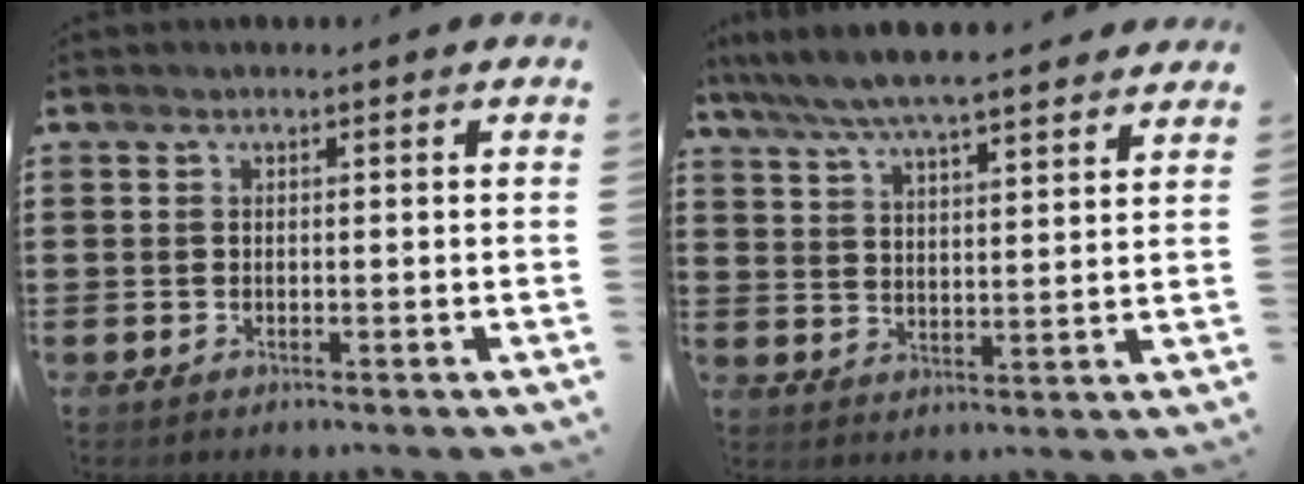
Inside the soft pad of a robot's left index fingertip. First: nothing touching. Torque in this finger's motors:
{"motor_torque": [2.14, 0.00, 0.57, 0.09]}